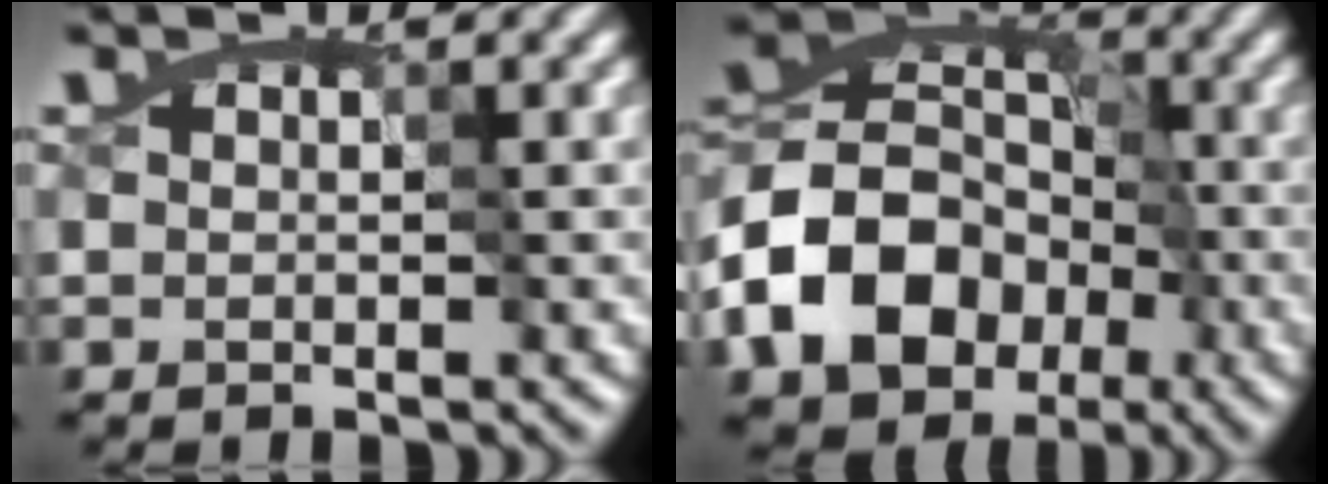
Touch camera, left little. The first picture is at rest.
{"total": 11.6, "force": [-6.1, 8.5, 5.2], "torque": [-0.103, 0.001, -0.120]}